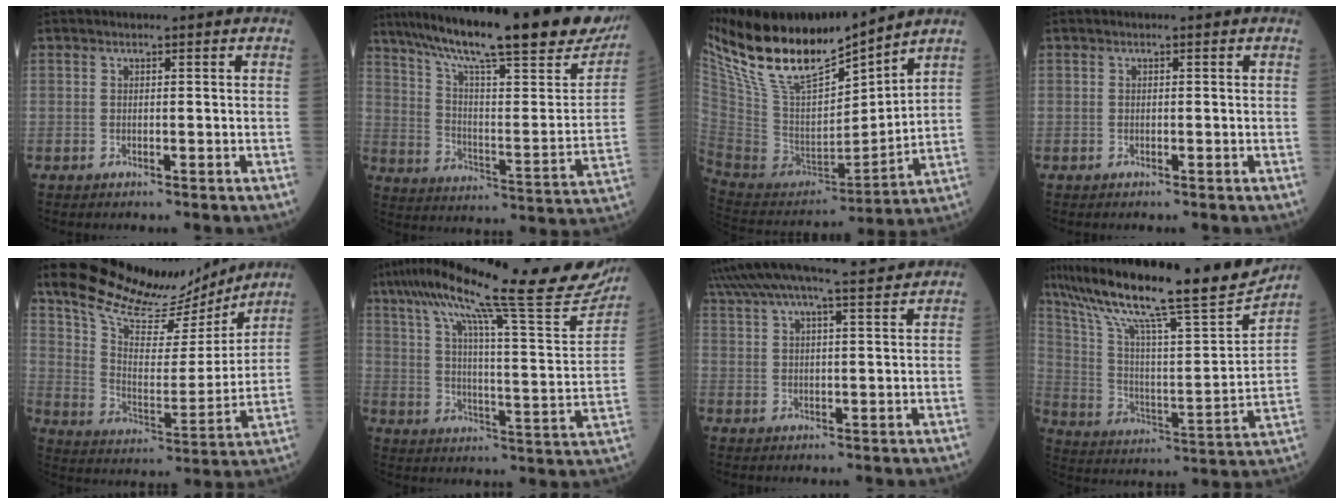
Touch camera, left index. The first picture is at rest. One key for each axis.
{"total": 31.3, "fx": 25.1, "fy": 3.9, "fz": 18.3, "tx": -0.291, "ty": -0.044, "tz": 0.339}
{"total": 20.0, "fx": 16.1, "fy": 3.8, "fz": 11.2, "tx": -0.221, "ty": 0.007, "tz": 0.310}
{"total": 0.0}
{"total": 17.7, "fx": 16.2, "fy": 3.4, "fz": 6.3, "tx": -0.118, "ty": -0.018, "tz": 0.259}
{"total": 30.0, "fx": 24.8, "fy": 2.3, "fz": 16.8, "tx": -0.274, "ty": -0.023, "tz": 0.330}
{"total": 15.2, "fx": 13.7, "fy": 0.2, "fz": 6.6, "tx": -0.127, "ty": 0.025, "tz": 0.208}
{"total": 24.9, "fx": 20.3, "fy": 1.6, "fz": 14.2, "tx": -0.256, "ty": -0.004, "tz": 0.319}